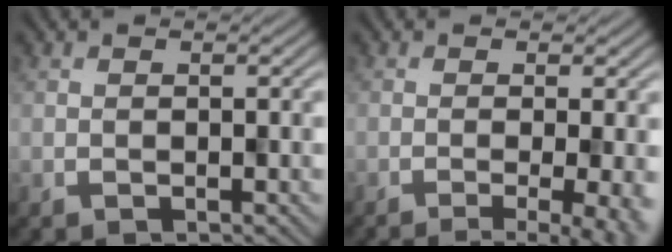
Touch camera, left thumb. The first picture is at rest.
{"total": 8.3, "force": [-4.4, 2.4, 6.7], "torque": [-0.076, -0.003, -0.040]}